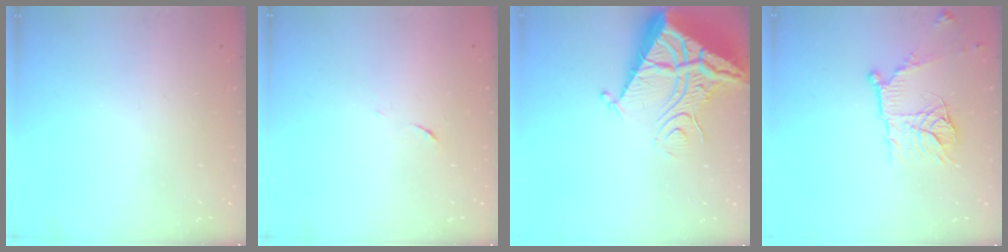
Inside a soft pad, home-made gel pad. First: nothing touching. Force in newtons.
{"total": 6.2, "press": 6.1, "slide": 0.7}
{"total": 12.2, "press": 12.1, "slide": 1.3}
{"total": 14.9, "press": 14.8, "slide": 1.4}